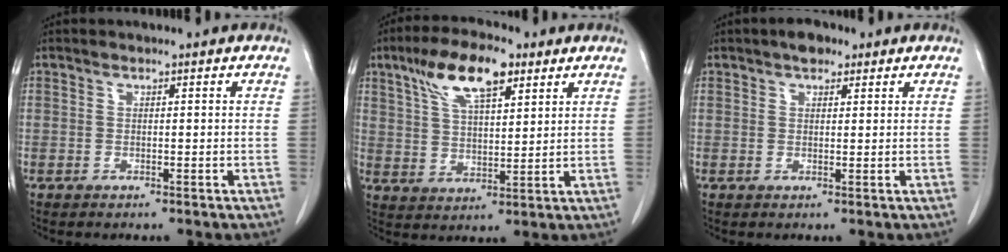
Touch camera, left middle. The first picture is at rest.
{"total": 10.6, "force": [6.1, 3.5, 7.9], "torque": [-0.151, 0.017, 0.115]}
{"total": 2.8, "force": [1.9, 1.3, 1.5], "torque": [-0.026, 0.008, 0.028]}